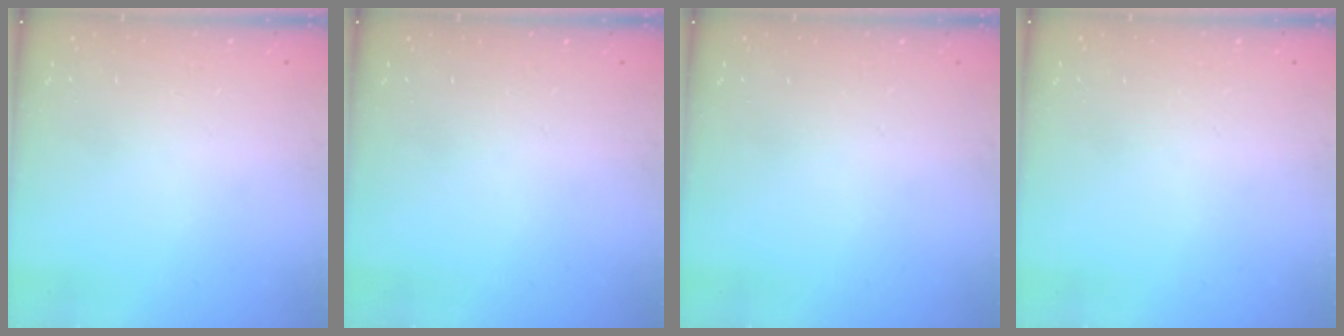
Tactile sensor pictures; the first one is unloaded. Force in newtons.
{"total": 0.0}
{"total": 0.0}
{"total": 0.0}